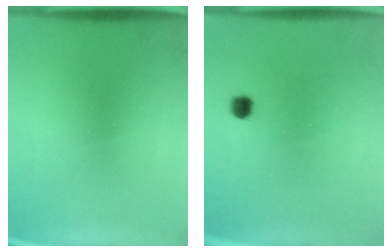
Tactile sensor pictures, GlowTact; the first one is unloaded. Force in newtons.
{"total": 1.8}